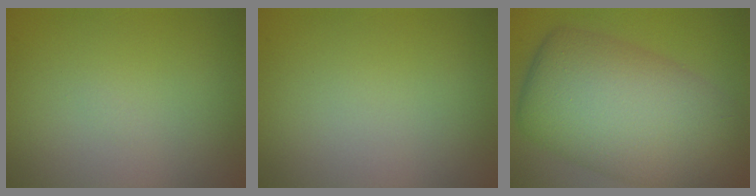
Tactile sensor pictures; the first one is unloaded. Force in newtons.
{"total": 0.0}
{"total": 12.2, "press": 12.2, "slide": 0.4}